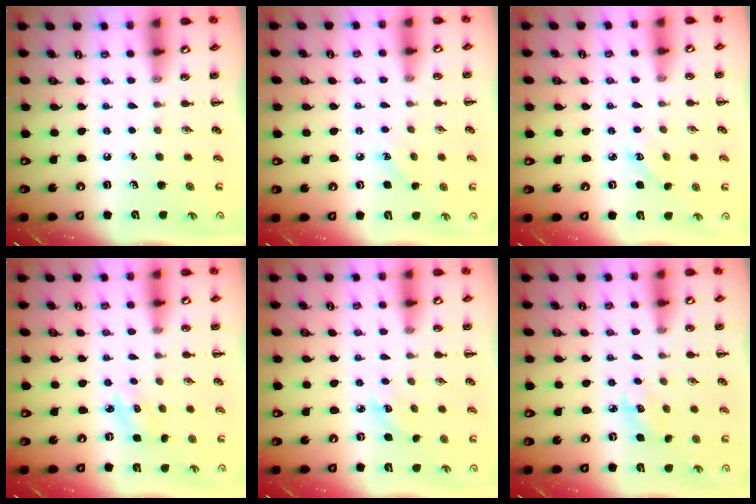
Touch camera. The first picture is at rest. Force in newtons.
{"total": 4.6, "press": 4.4, "slide": 1.3}
{"total": 2.1, "press": 2.0, "slide": 0.6}
{"total": 3.1, "press": 2.9, "slide": 1.0}
{"total": 3.9, "press": 3.8, "slide": 1.2}
{"total": 3.8, "press": 3.7, "slide": 1.0}